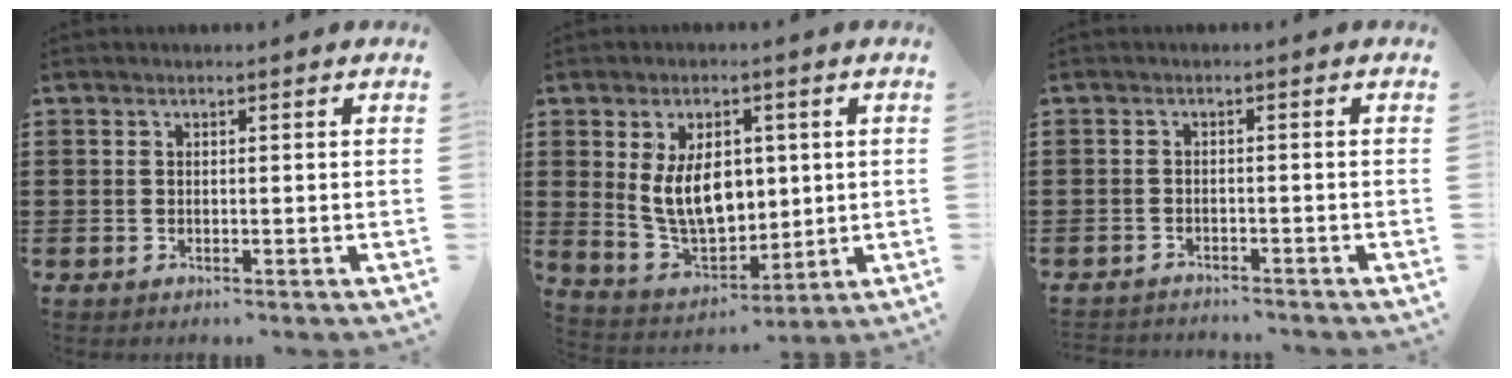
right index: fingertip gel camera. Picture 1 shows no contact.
{"total": 9.6, "force": [1.7, 6.2, 7.2], "torque": [-0.146, 0.008, 0.030]}
{"total": 1.7, "force": [-1.7, 0.1, -0.1], "torque": [-0.004, 0.000, -0.038]}